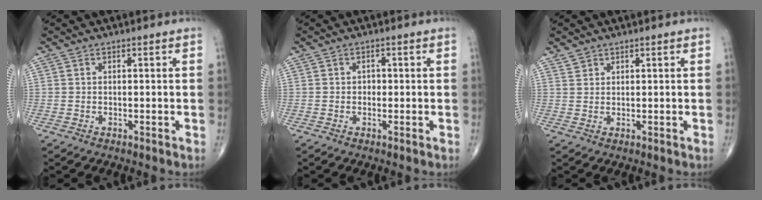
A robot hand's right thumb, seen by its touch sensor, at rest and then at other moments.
{"total": 1.2, "force": [-0.1, 1.0, 0.6], "torque": [-0.002, 0.003, -0.004]}
{"total": 1.3, "force": [1.1, 0.7, 0.0], "torque": [0.010, -0.003, 0.019]}